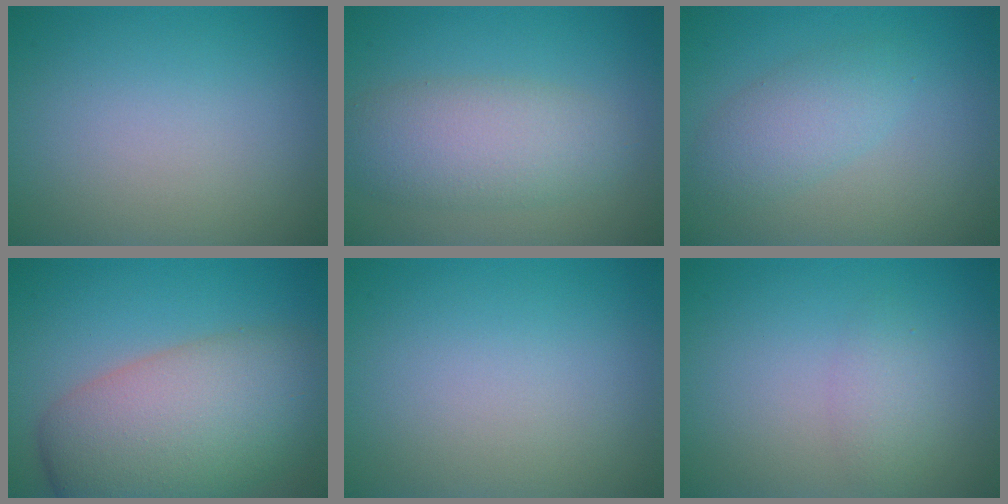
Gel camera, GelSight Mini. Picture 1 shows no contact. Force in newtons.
{"total": 5.2, "press": 5.2, "slide": 0.1}
{"total": 3.0, "press": 3.0, "slide": 0.1}
{"total": 10.8, "press": 10.8, "slide": 0.4}
{"total": 0.0}
{"total": 1.6, "press": 1.5, "slide": 0.2}